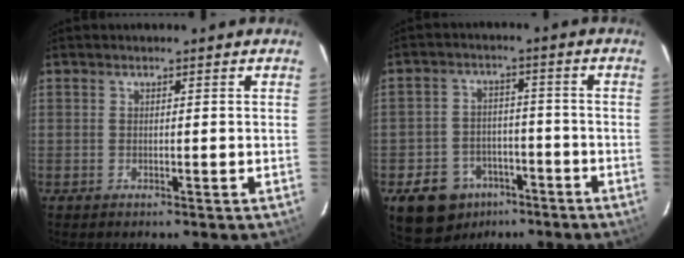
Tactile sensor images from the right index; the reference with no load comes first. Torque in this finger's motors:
{"motor_torque": [0.74, -0.76, 0.28, 0.03]}